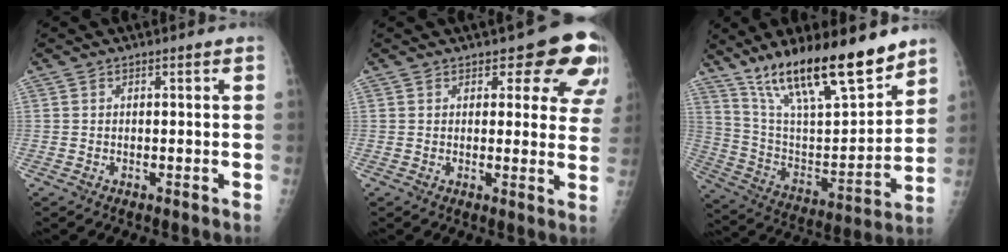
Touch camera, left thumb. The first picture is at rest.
{"total": 11.5, "force": [7.4, 5.2, 7.0], "torque": [-0.027, -0.033, 0.072]}
{"total": 23.8, "force": [17.2, 6.0, 15.4], "torque": [-0.234, -0.072, 0.304]}